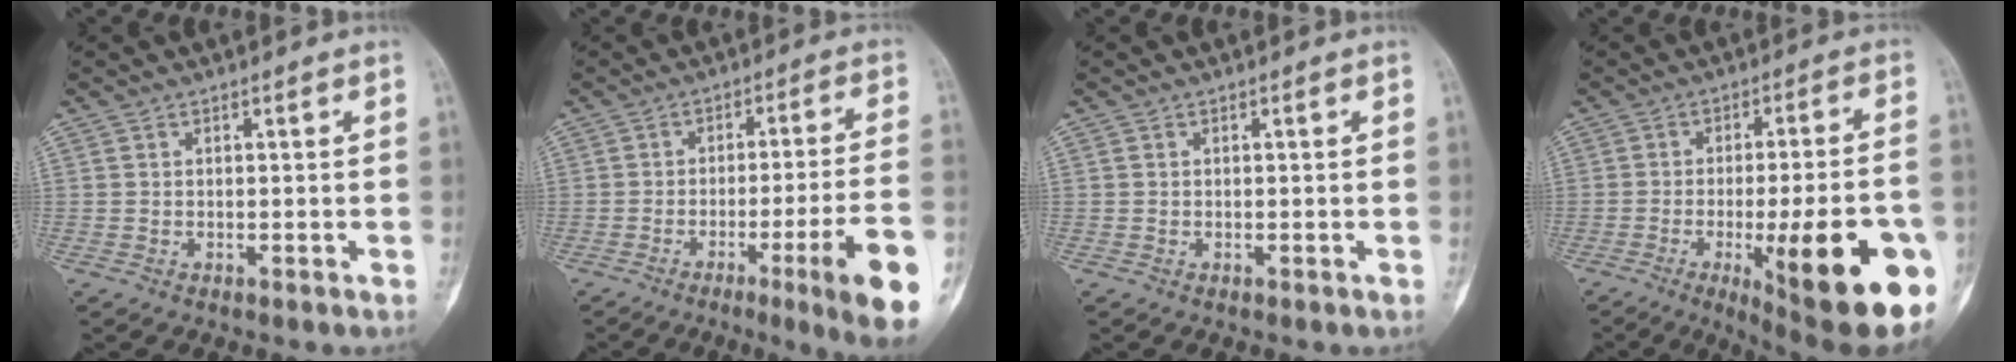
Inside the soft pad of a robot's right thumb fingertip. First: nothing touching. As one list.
[{"total": 14.9, "force": [-6.4, 0.5, 13.4], "torque": [-0.163, 0.008, -0.089]}, {"total": 0.0}, {"total": 23.8, "force": [-7.9, 6.0, 21.7], "torque": [-0.243, 0.000, -0.094]}]